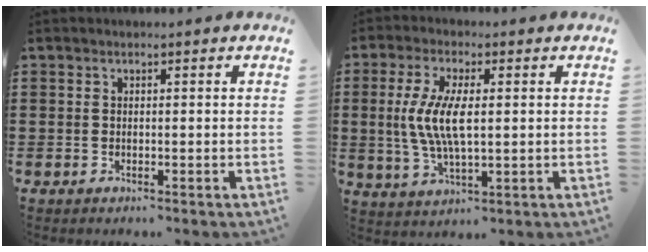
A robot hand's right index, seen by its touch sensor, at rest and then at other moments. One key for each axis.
{"total": 8.2, "fx": 0.5, "fy": 3.1, "fz": 7.6, "tx": -0.170, "ty": -0.001, "tz": 0.001}